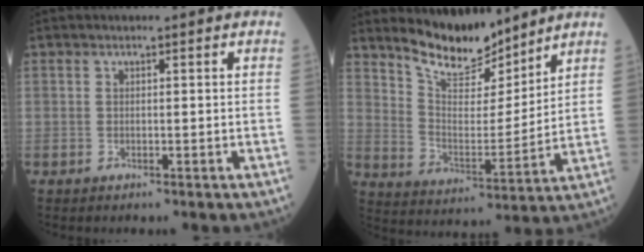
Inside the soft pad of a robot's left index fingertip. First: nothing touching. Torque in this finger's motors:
{"motor_torque": [0.80, -0.94, 0.17, 0.03]}